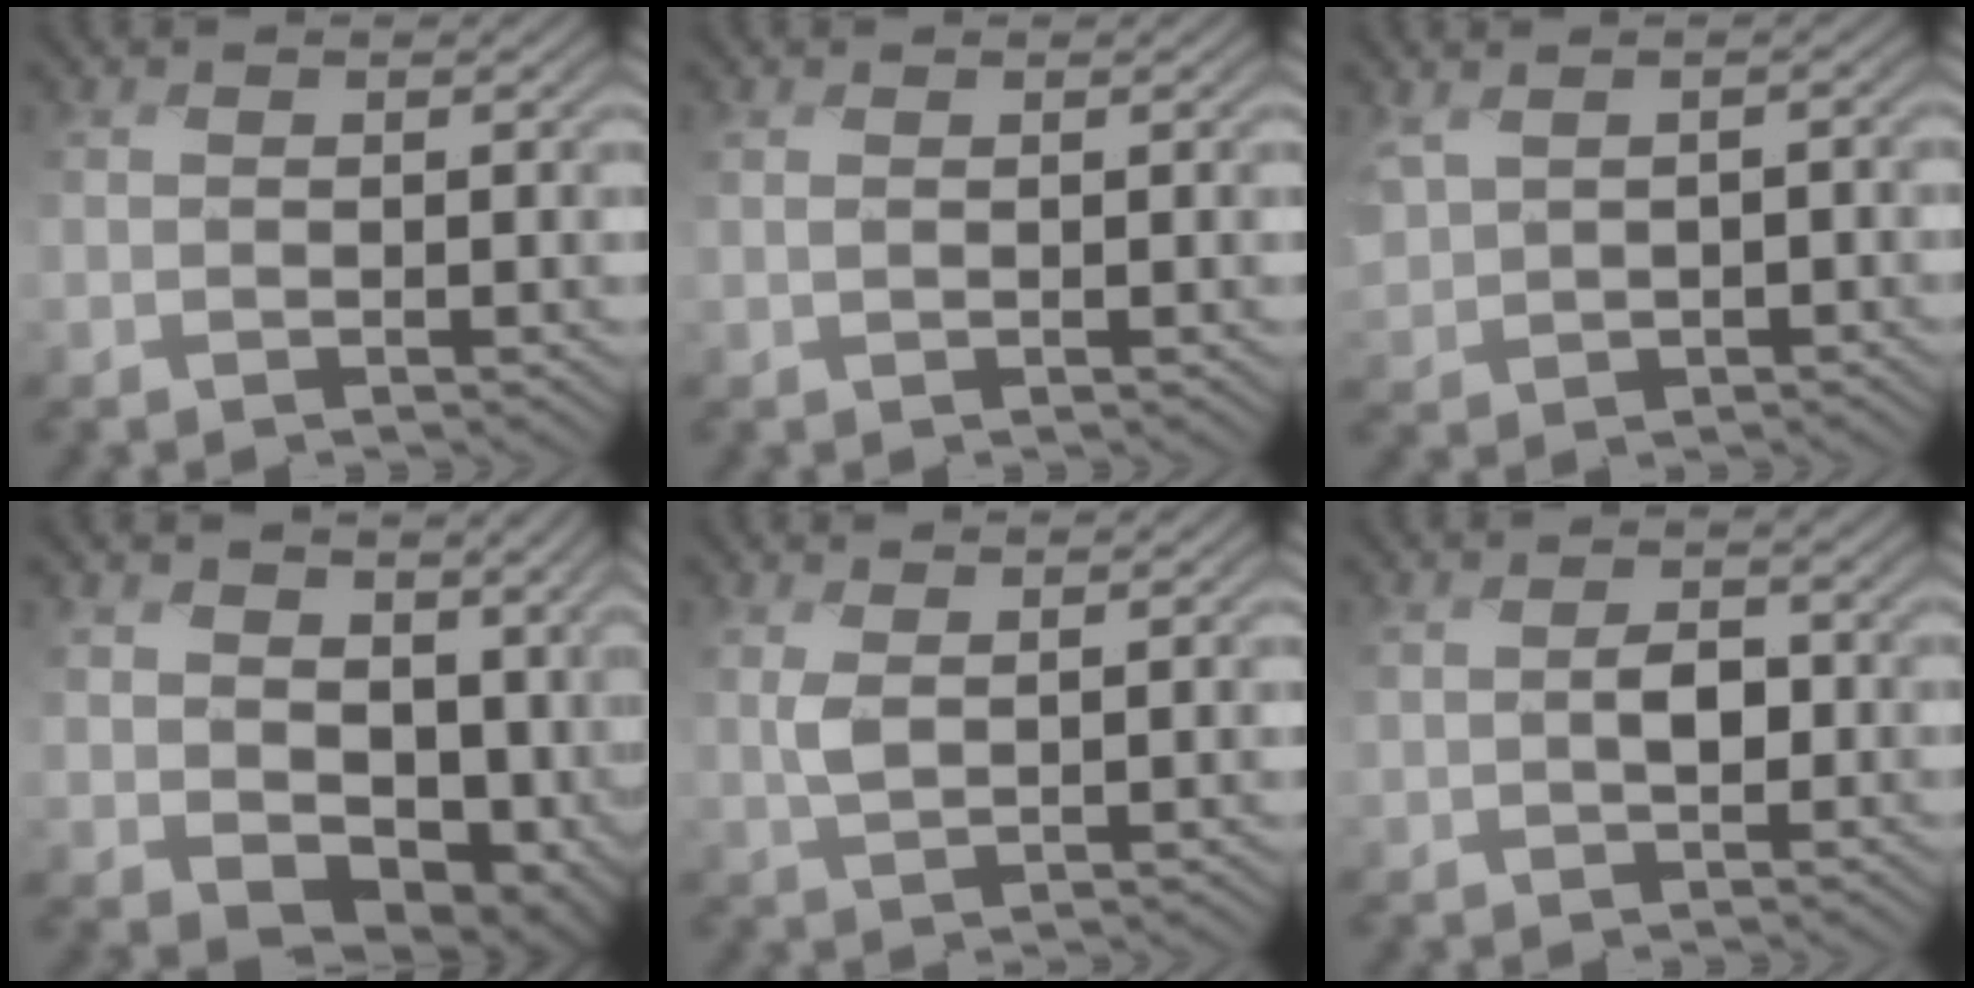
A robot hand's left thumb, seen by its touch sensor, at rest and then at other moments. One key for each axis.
{"total": 0.5, "fx": 0.3, "fy": 0.1, "fz": 0.4, "tx": -0.012, "ty": 0.002, "tz": 0.007}
{"total": 4.4, "fx": 0.5, "fy": 3.2, "fz": 2.9, "tx": -0.083, "ty": -0.008, "tz": 0.017}
{"total": 12.7, "fx": 1.1, "fy": 9.2, "fz": 8.8, "tx": -0.179, "ty": -0.046, "tz": 0.043}
{"total": 2.4, "fx": 1.2, "fy": 0.8, "fz": 1.9, "tx": -0.051, "ty": 0.000, "tz": 0.026}
{"total": 2.5, "fx": 0.0, "fy": 1.6, "fz": 2.0, "tx": -0.046, "ty": -0.001, "tz": 0.000}